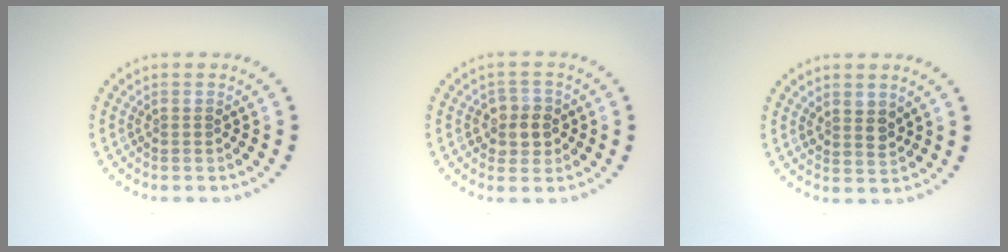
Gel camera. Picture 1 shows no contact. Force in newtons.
{"total": 2.6, "press": 2.4, "slide": 1.0}
{"total": 1.8, "press": 1.6, "slide": 0.9}